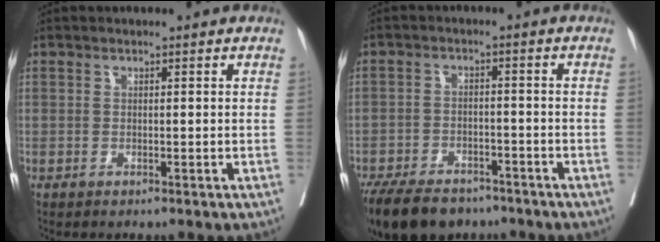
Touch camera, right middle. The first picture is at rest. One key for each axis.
{"total": 13.7, "fx": -10.4, "fy": 6.6, "fz": 6.1, "tx": -0.133, "ty": -0.017, "tz": -0.154}